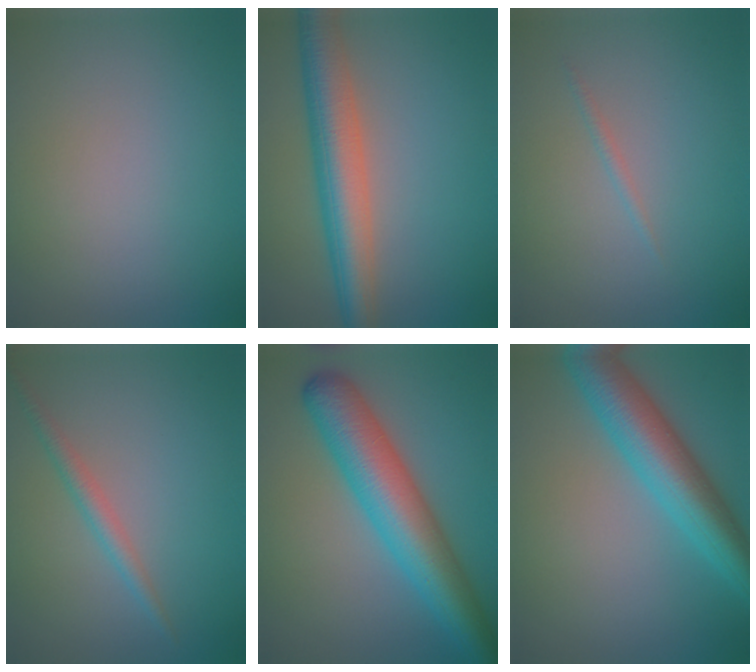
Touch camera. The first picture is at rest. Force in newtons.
{"total": 6.7, "press": 6.7, "slide": 0.1}
{"total": 0.6, "press": 0.6, "slide": 0.1}
{"total": 1.9, "press": 1.9, "slide": 0.1}
{"total": 9.0, "press": 9.0, "slide": 0.2}
{"total": 7.7, "press": 7.7, "slide": 0.1}